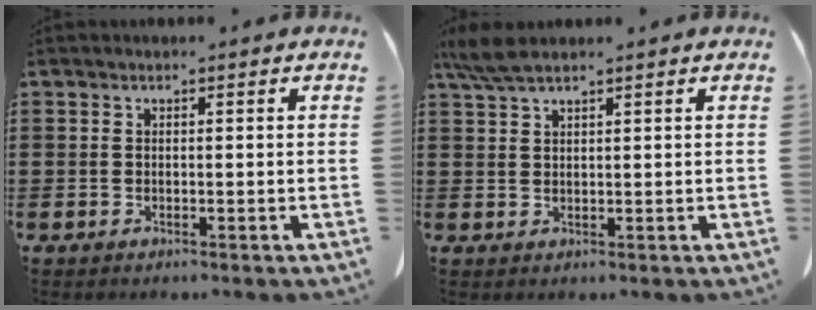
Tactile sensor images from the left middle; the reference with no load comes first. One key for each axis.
{"total": 3.8, "fx": 2.7, "fy": 0.6, "fz": 2.6, "tx": -0.065, "ty": -0.002, "tz": 0.049}